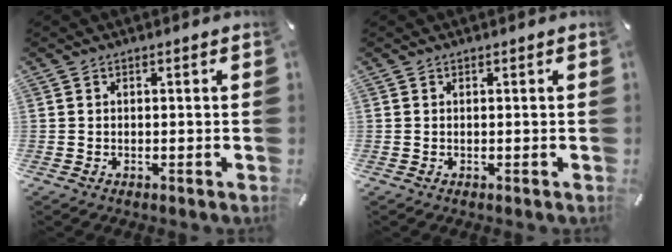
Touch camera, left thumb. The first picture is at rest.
{"total": 0.0}